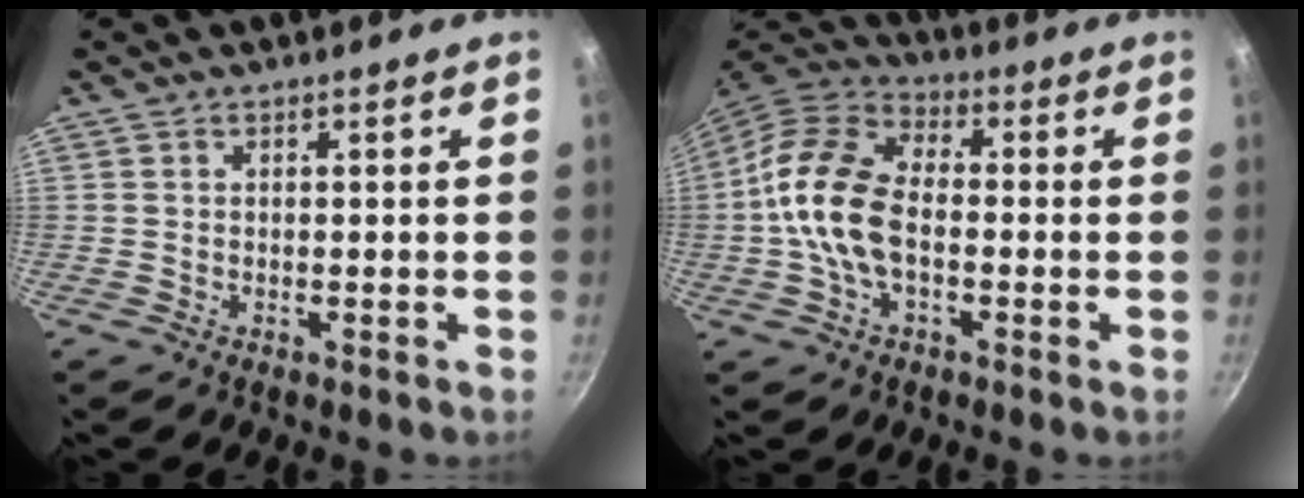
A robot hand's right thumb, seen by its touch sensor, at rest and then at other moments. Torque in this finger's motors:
{"motor_torque": [-0.30, 1.13, 1.69, -0.19, 0.19]}